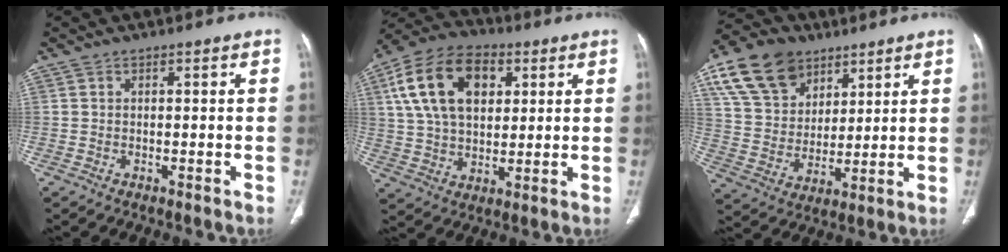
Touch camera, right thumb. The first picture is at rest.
{"total": 18.1, "force": [5.8, 11.4, 12.8], "torque": [-0.217, 0.003, 0.100]}
{"total": 16.9, "force": [9.3, 11.6, 8.0], "torque": [-0.130, -0.013, 0.177]}